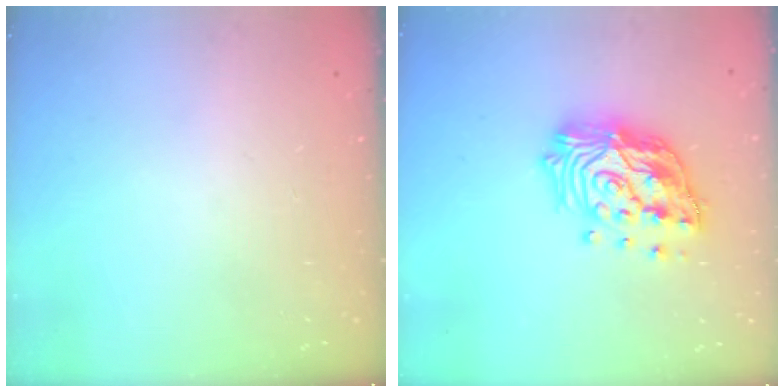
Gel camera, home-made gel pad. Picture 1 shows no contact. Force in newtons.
{"total": 19.2, "press": 19.1, "slide": 1.9}